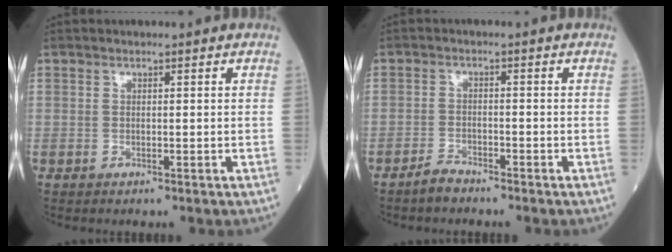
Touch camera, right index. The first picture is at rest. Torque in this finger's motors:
{"motor_torque": [0.32, -0.16, -0.03, 0.00]}